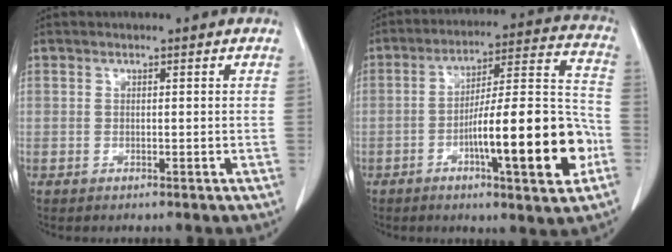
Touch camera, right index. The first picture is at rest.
{"total": 18.6, "force": [-6.0, 2.3, 17.5], "torque": [-0.258, 0.013, -0.086]}